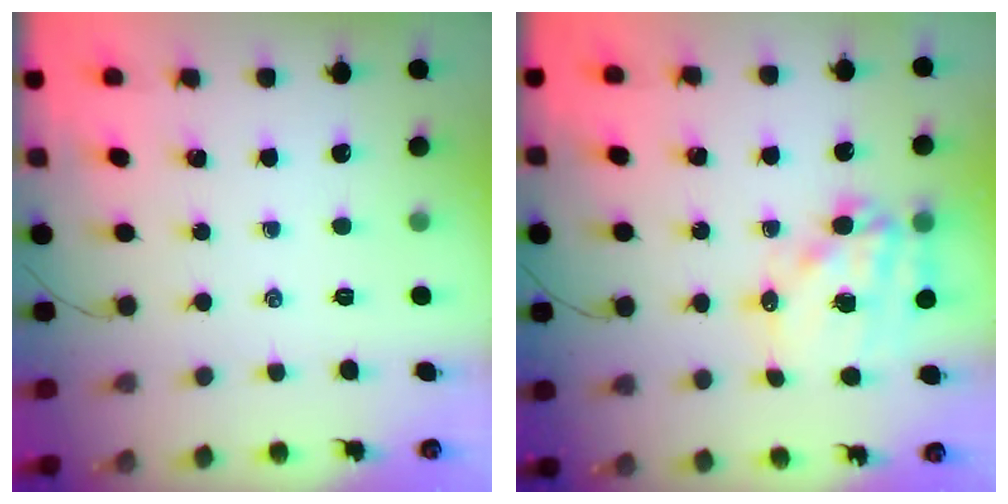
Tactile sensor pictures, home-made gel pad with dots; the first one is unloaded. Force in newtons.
{"total": 15.9, "press": 15.4, "slide": 3.8}